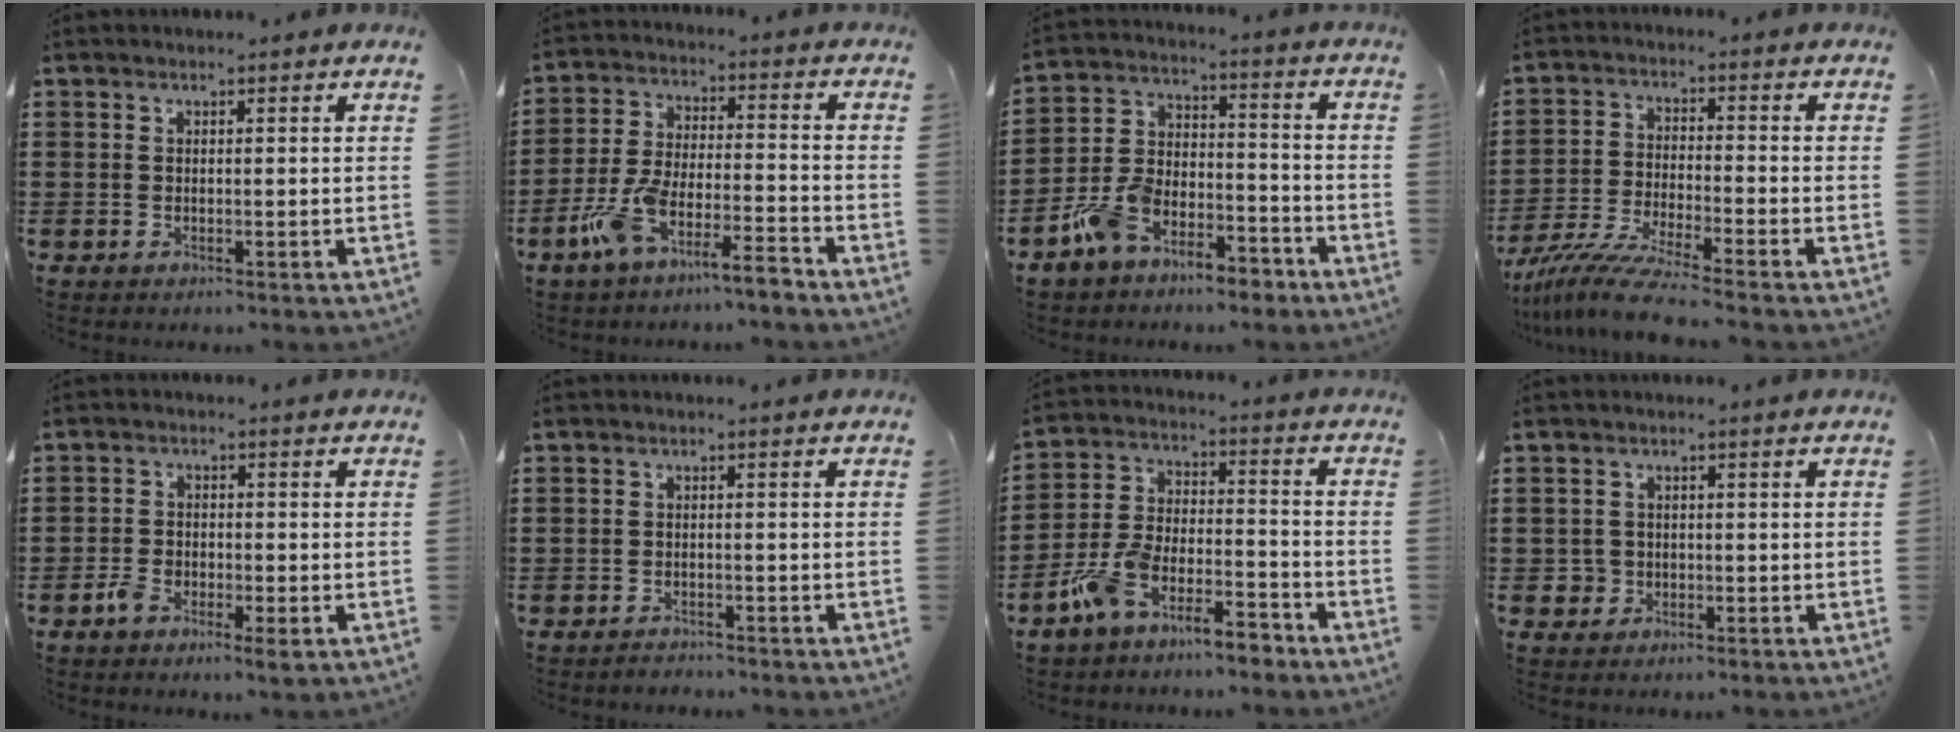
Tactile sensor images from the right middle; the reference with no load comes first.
{"total": 8.0, "force": [-6.3, 0.7, 4.8], "torque": [-0.117, -0.009, -0.128]}
{"total": 8.2, "force": [-6.8, 3.3, 3.2], "torque": [-0.073, 0.021, -0.136]}
{"total": 7.3, "force": [-6.4, -0.2, 3.5], "torque": [-0.086, -0.016, -0.128]}
{"total": 3.0, "force": [-1.9, 1.4, 2.0], "torque": [-0.046, 0.000, -0.039]}
{"total": 1.3, "force": [-1.3, 0.2, -0.2], "torque": [-0.001, 0.003, -0.030]}
{"total": 8.4, "force": [-7.3, 1.8, 3.7], "torque": [-0.086, 0.009, -0.149]}
{"total": 1.9, "force": [-0.6, 1.8, 0.3], "torque": [-0.011, 0.004, -0.015]}